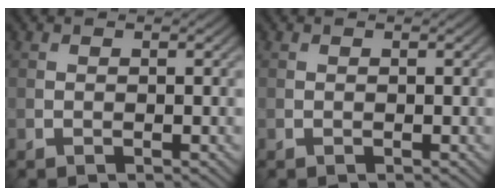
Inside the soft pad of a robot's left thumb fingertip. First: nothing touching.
{"total": 0.0}